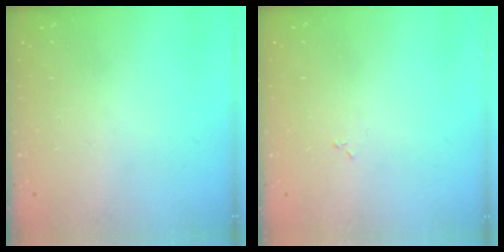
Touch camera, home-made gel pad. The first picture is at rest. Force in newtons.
{"total": 2.5, "press": 2.4, "slide": 0.3}